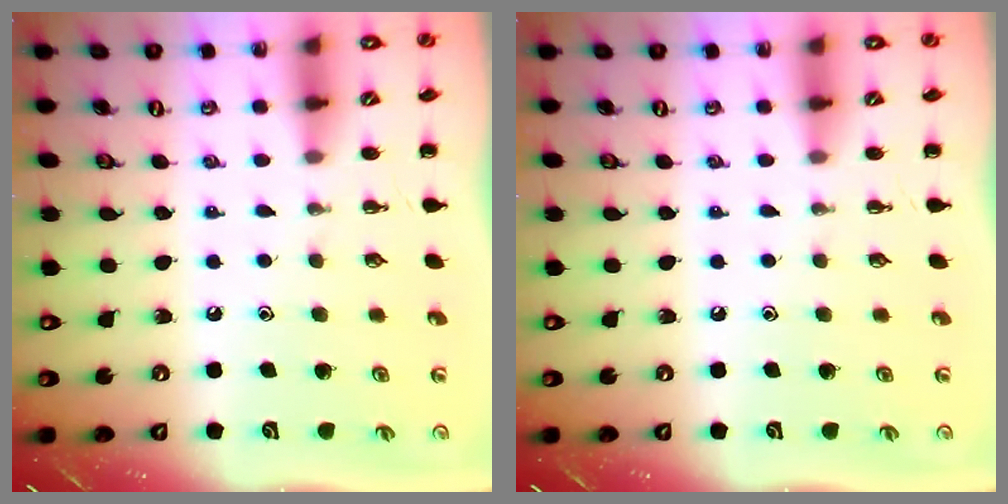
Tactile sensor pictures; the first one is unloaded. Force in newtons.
{"total": 0.0}